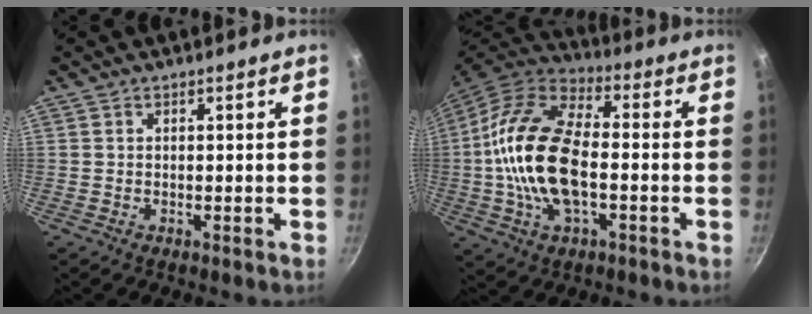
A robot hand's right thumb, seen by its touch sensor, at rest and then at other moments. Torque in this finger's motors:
{"motor_torque": [1.02, 3.99, 1.70, 0.43, 0.50]}